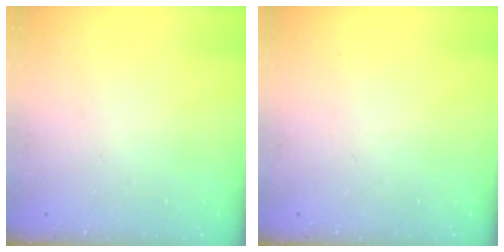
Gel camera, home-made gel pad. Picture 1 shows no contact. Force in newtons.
{"total": 0.0}